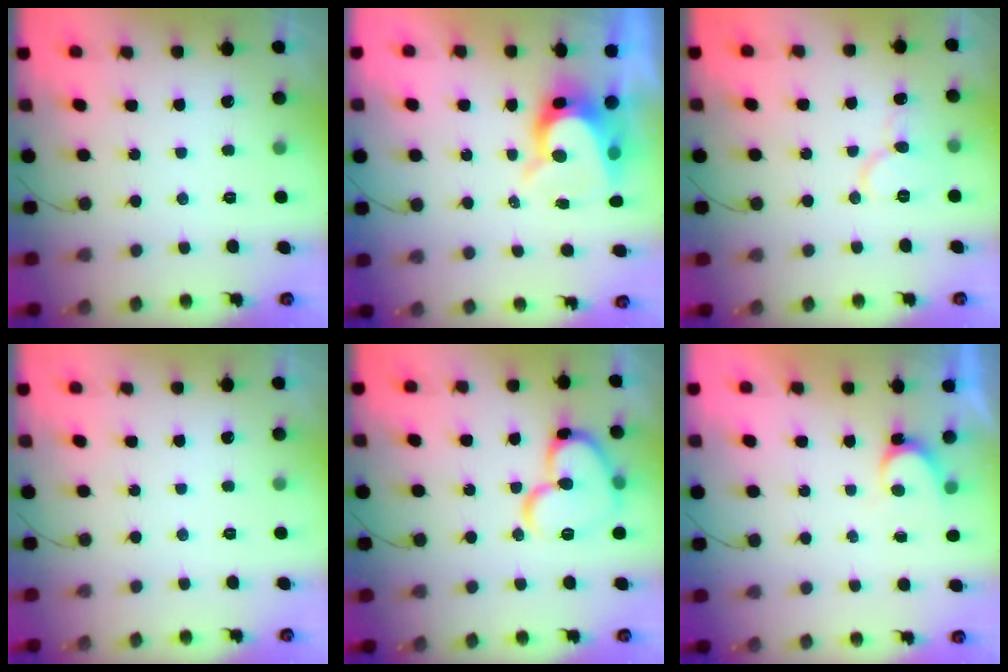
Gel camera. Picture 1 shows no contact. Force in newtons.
{"total": 8.4, "press": 8.4, "slide": 0.5}
{"total": 7.6, "press": 7.5, "slide": 0.8}
{"total": 0.0}
{"total": 16.6, "press": 16.5, "slide": 1.5}
{"total": 4.7, "press": 4.6, "slide": 0.4}